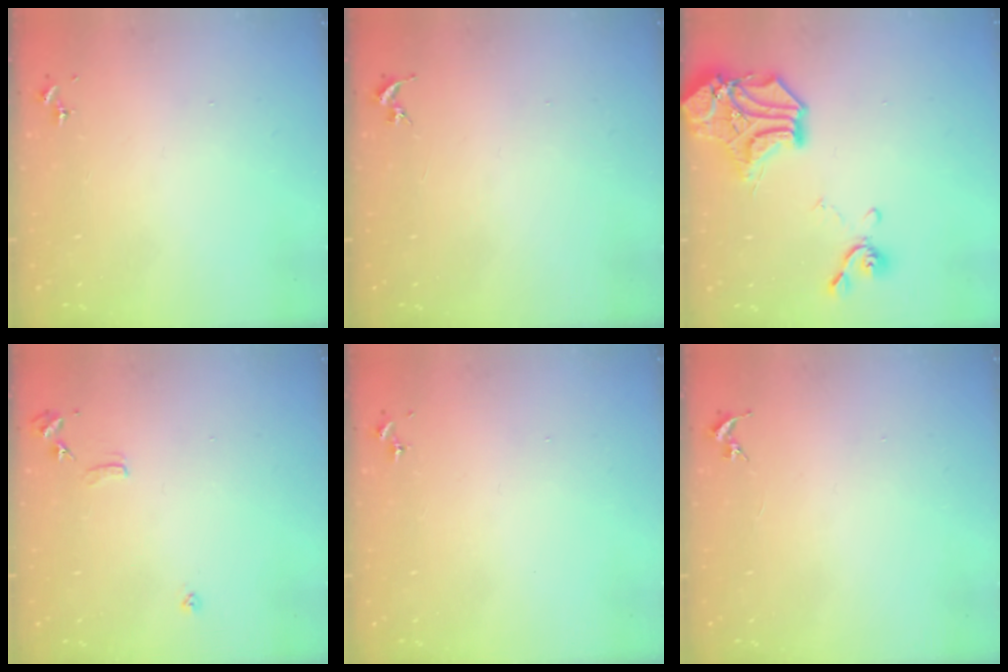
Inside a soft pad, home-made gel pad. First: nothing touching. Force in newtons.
{"total": 0.0}
{"total": 17.6, "press": 17.6, "slide": 1.5}
{"total": 7.4, "press": 7.4, "slide": 0.7}
{"total": 0.0}
{"total": 0.0}